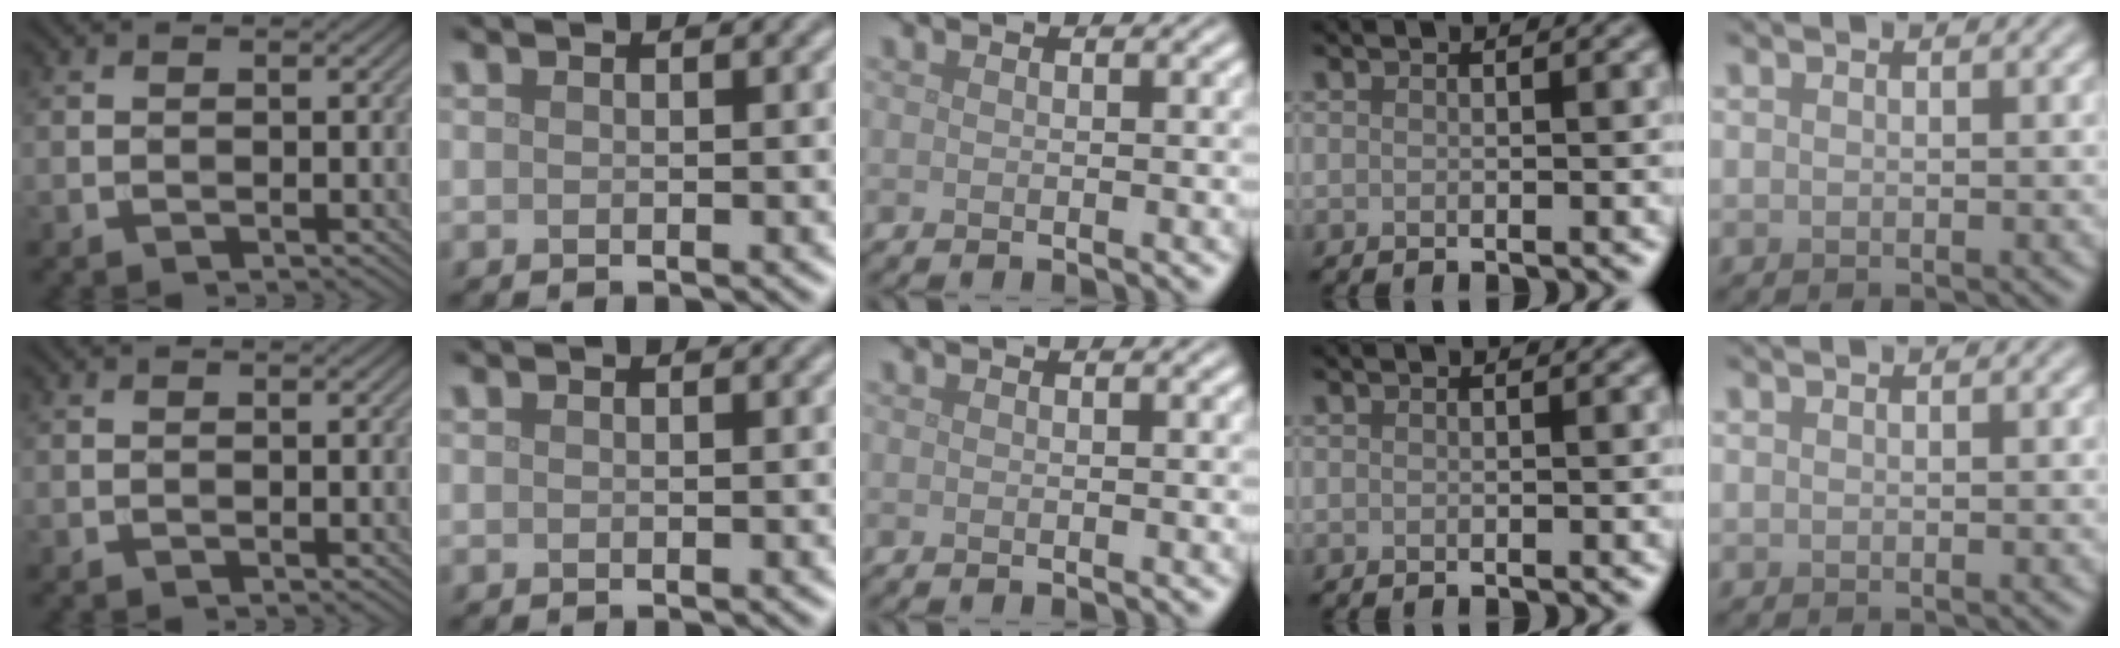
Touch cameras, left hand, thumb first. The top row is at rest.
{}